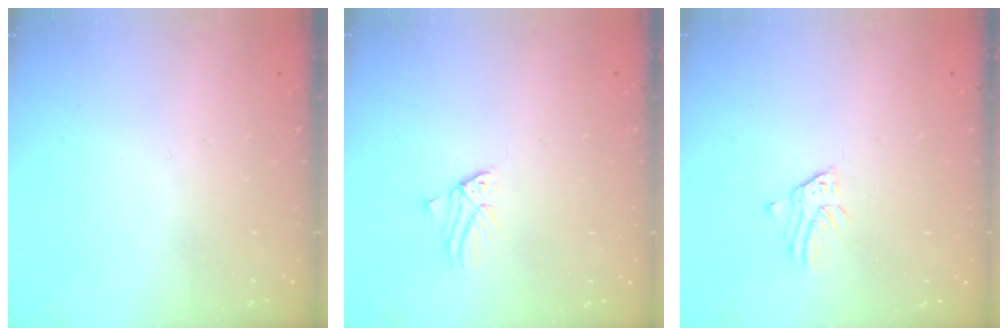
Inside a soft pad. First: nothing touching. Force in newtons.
{"total": 1.1, "press": 1.1, "slide": 0.2}
{"total": 1.3, "press": 1.3, "slide": 0.1}